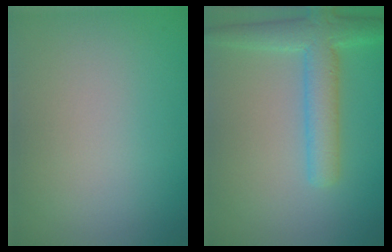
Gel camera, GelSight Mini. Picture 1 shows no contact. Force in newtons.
{"total": 4.6, "press": 4.6, "slide": 0.2}